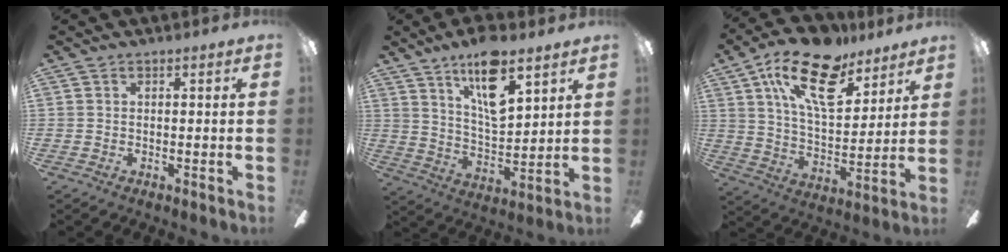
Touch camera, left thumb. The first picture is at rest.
{"total": 15.1, "force": [9.8, 5.4, 10.2], "torque": [-0.167, -0.046, 0.162]}
{"total": 20.4, "force": [12.3, 9.6, 13.2], "torque": [-0.223, -0.055, 0.213]}